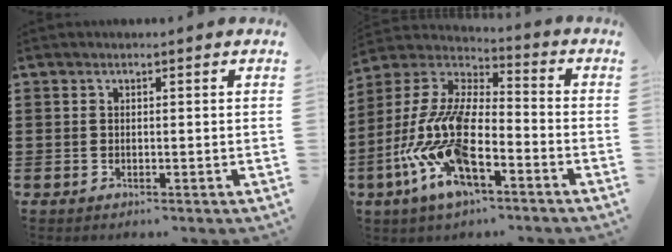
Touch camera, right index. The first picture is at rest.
{"total": 14.6, "force": [-7.3, 5.5, 11.4], "torque": [-0.280, -0.013, -0.151]}